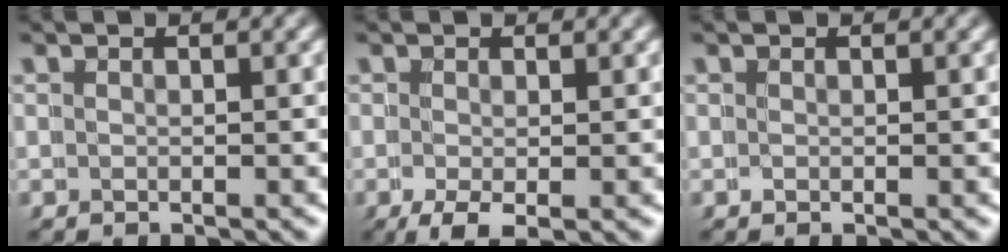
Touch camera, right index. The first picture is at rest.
{"total": 2.4, "force": [-1.4, 0.7, 1.9], "torque": [-0.034, -0.016, -0.013]}
{"total": 0.0}